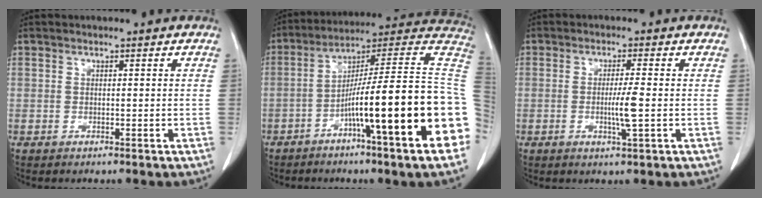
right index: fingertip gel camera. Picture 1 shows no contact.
{"total": 23.9, "force": [-6.1, -0.2, 23.1], "torque": [-0.243, 0.018, -0.104]}
{"total": 4.1, "force": [-0.6, -0.3, 4.0], "torque": [-0.075, -0.008, -0.011]}